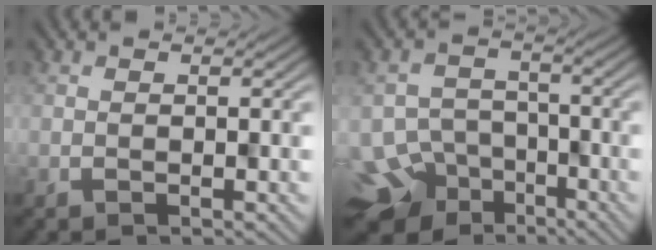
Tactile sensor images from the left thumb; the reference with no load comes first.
{"total": 10.7, "force": [-7.4, 7.2, 2.9], "torque": [-0.076, -0.026, -0.096]}